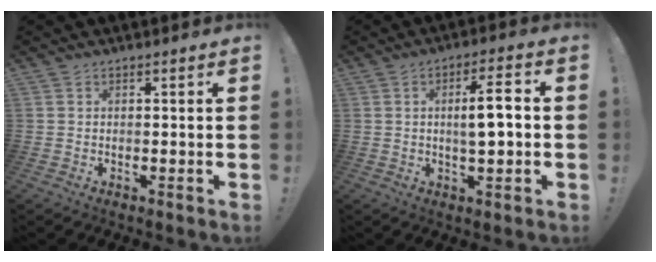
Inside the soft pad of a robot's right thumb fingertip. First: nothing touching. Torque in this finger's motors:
{"motor_torque": [0.20, 0.09, 0.23, 0.44, 0.15]}